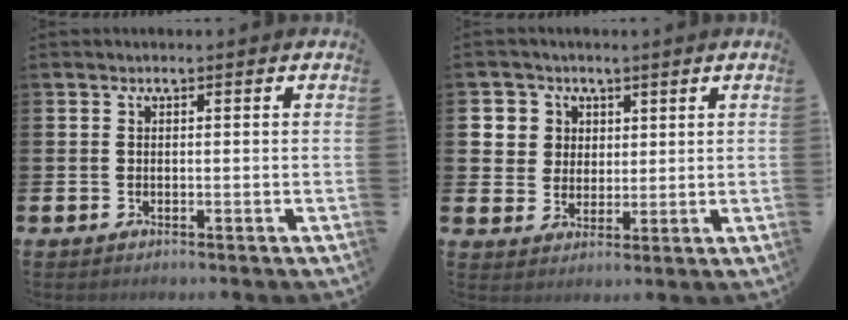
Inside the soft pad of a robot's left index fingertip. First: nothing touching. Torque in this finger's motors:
{"motor_torque": [0.72, -0.42, 0.11, 0.00]}